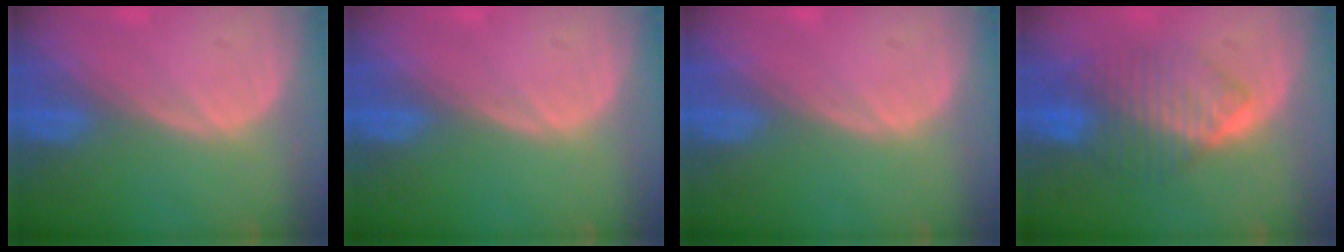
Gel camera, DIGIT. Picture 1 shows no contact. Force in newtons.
{"total": 0.0}
{"total": 0.0}
{"total": 7.7, "press": 7.5, "slide": 2.0}